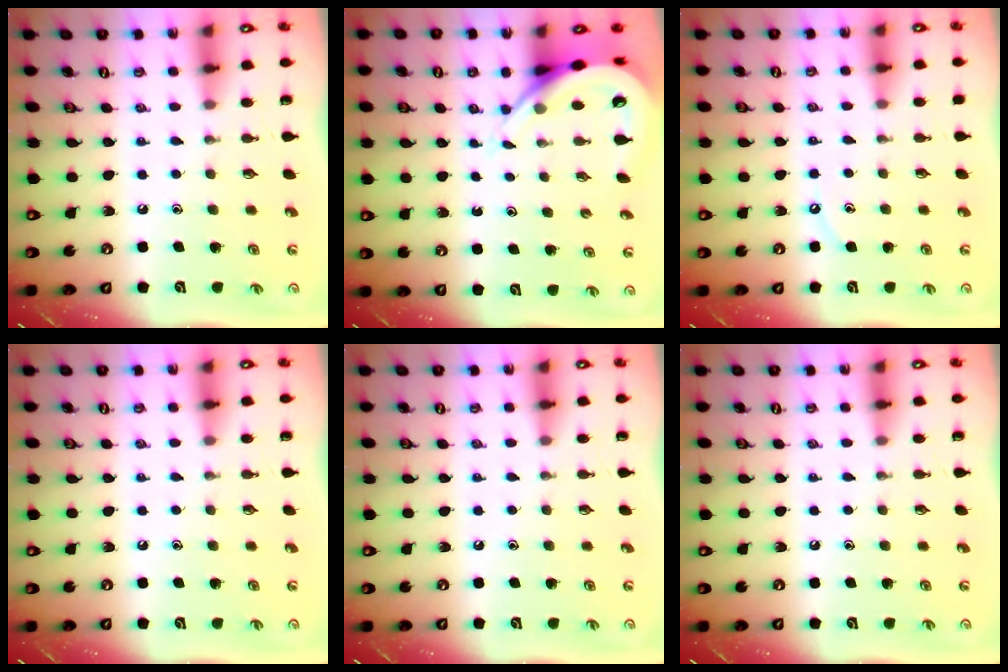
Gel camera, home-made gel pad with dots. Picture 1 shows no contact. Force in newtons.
{"total": 6.3, "press": 6.3, "slide": 0.6}
{"total": 3.3, "press": 3.3, "slide": 0.5}
{"total": 0.0}
{"total": 0.0}
{"total": 0.0}